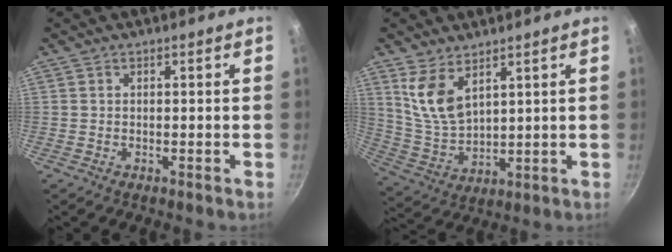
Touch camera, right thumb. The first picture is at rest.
{"total": 8.9, "force": [4.9, 4.4, 5.9], "torque": [-0.109, -0.039, 0.111]}